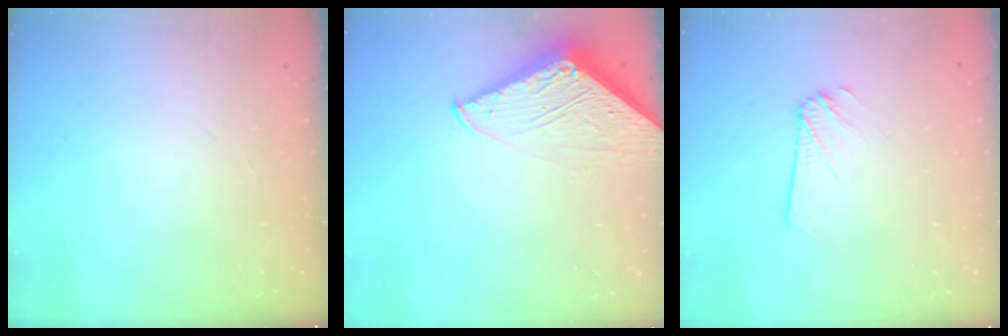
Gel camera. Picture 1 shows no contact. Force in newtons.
{"total": 4.8, "press": 4.7, "slide": 0.5}
{"total": 2.1, "press": 2.1, "slide": 0.1}